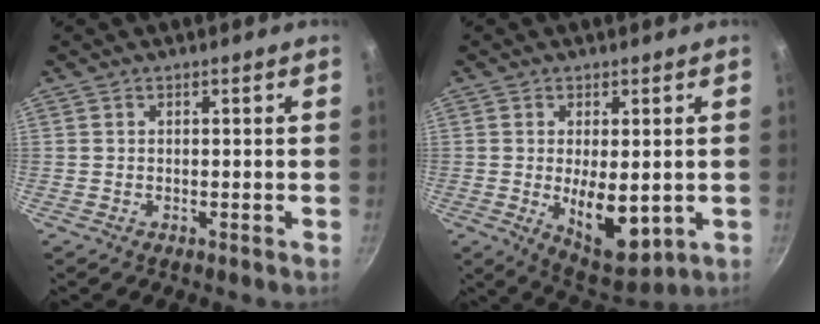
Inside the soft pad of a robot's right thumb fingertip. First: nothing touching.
{"total": 10.5, "force": [-0.9, 4.9, 9.3], "torque": [-0.123, -0.018, 0.006]}